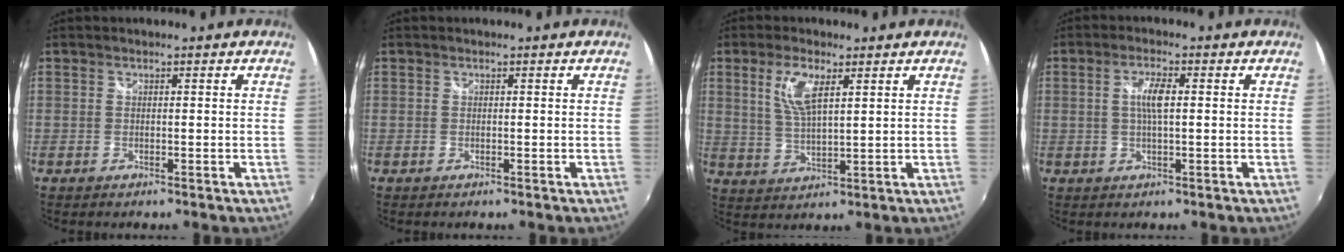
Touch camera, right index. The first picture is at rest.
{"total": 0.0}
{"total": 6.8, "force": [2.9, 2.3, 5.7], "torque": [-0.115, 0.001, 0.060]}
{"total": 4.0, "force": [0.4, 1.0, 3.8], "torque": [-0.072, 0.003, 0.008]}